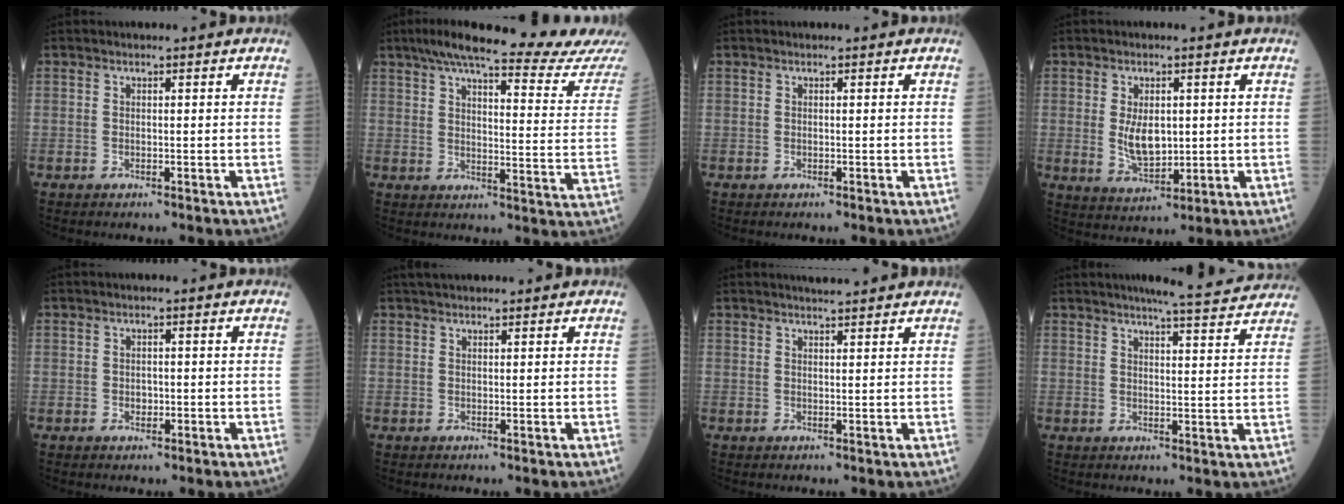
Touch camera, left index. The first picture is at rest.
{"total": 22.6, "force": [20.1, -0.4, 10.3], "torque": [-0.144, -0.048, 0.253]}
{"total": 0.0}
{"total": 5.9, "force": [0.5, 3.0, 5.0], "torque": [-0.100, -0.006, 0.020]}
{"total": 1.2, "force": [-0.3, 0.9, 0.8], "torque": [-0.014, 0.002, -0.003]}
{"total": 4.2, "force": [3.8, 0.8, 1.8], "torque": [-0.021, 0.037, 0.058]}
{"total": 3.7, "force": [3.5, 0.0, 1.4], "torque": [-0.022, 0.014, 0.047]}
{"total": 10.1, "force": [9.5, 0.1, 3.6], "torque": [-0.051, 0.002, 0.105]}